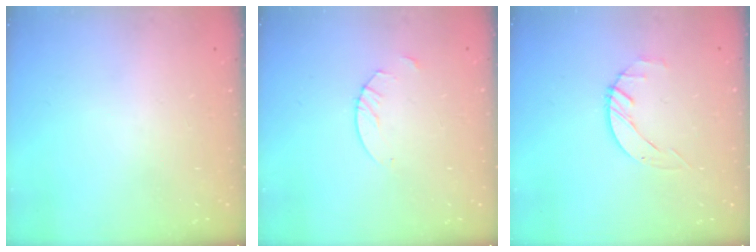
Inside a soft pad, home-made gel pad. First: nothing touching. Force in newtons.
{"total": 2.7, "press": 2.7, "slide": 0.2}
{"total": 2.0, "press": 2.0, "slide": 0.3}